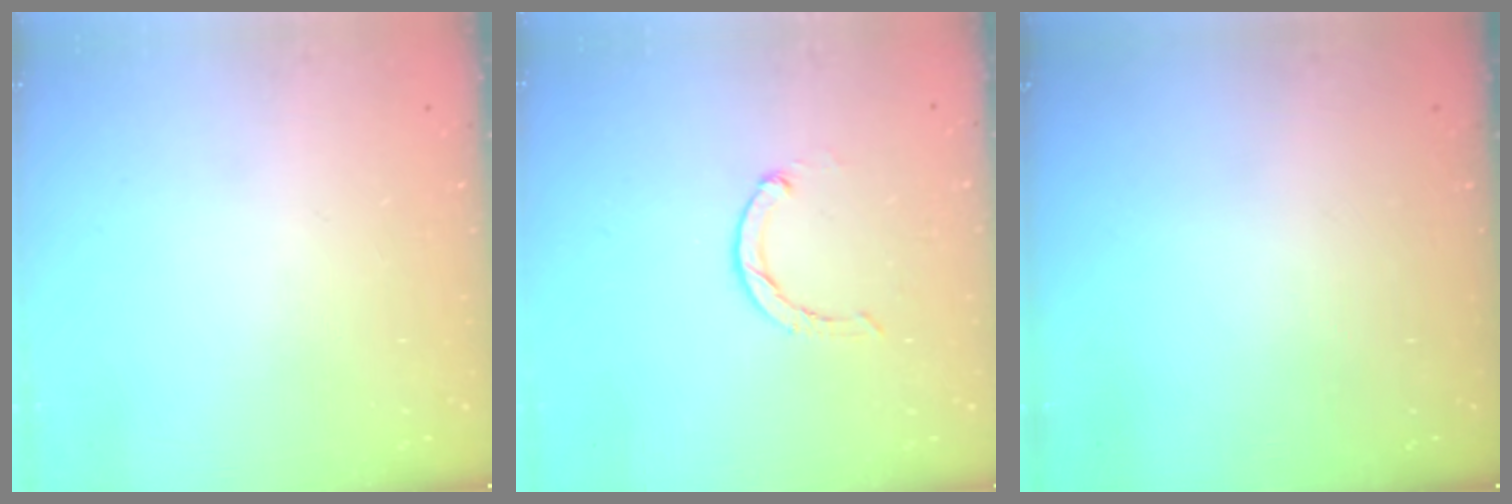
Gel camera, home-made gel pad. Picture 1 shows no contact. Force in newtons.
{"total": 1.9, "press": 1.9, "slide": 0.3}
{"total": 0.0}